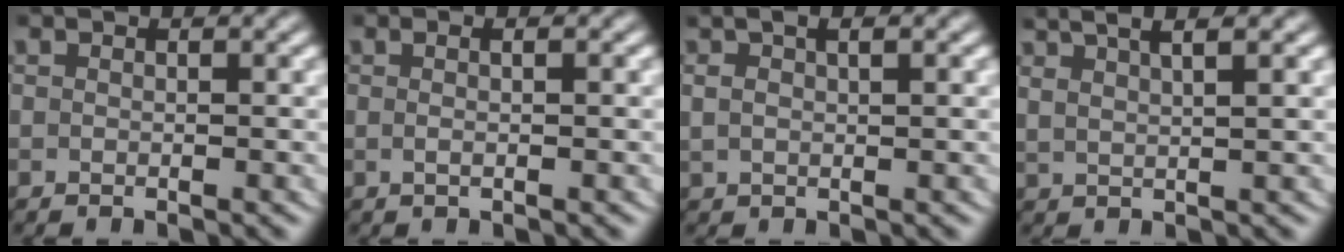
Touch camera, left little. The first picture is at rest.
{"total": 1.0, "force": [-0.2, -0.2, 1.0], "torque": [-0.015, -0.002, -0.002]}
{"total": 3.0, "force": [1.4, 1.4, 2.3], "torque": [-0.035, 0.011, 0.026]}
{"total": 5.3, "force": [3.8, 1.3, 3.4], "torque": [-0.053, 0.014, 0.065]}